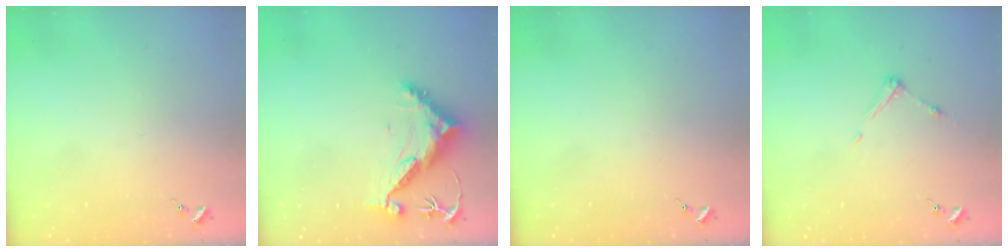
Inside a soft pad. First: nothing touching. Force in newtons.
{"total": 11.7, "press": 11.7, "slide": 0.9}
{"total": 0.0}
{"total": 5.3, "press": 5.2, "slide": 0.2}